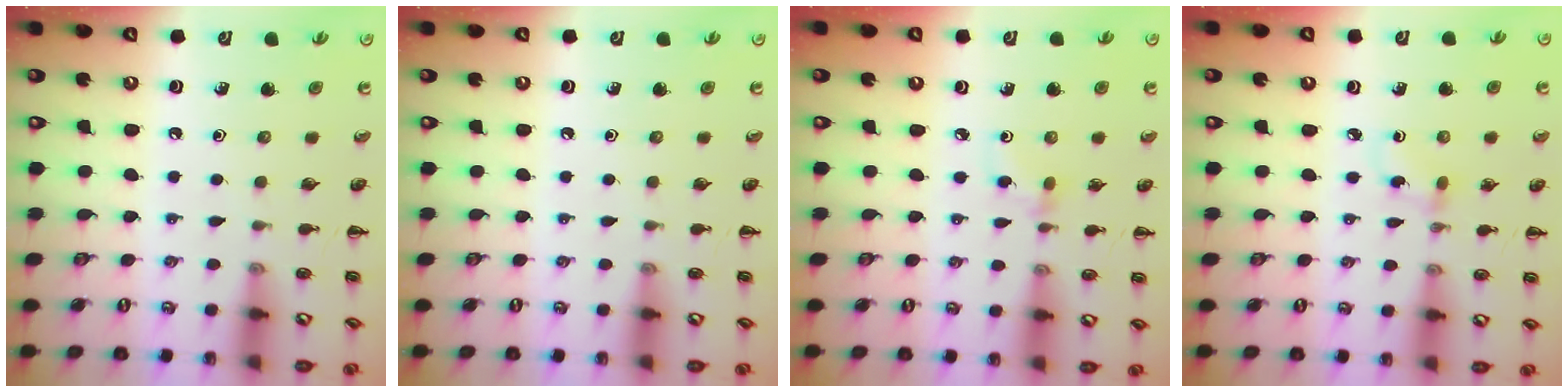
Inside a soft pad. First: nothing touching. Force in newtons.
{"total": 0.0}
{"total": 2.6, "press": 2.4, "slide": 1.1}
{"total": 2.3, "press": 2.0, "slide": 1.1}